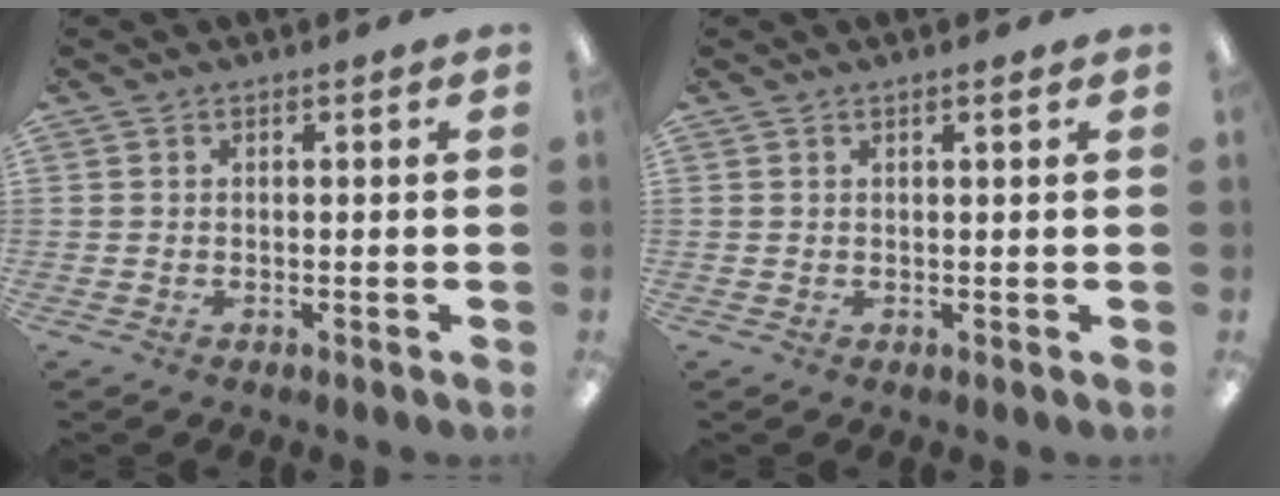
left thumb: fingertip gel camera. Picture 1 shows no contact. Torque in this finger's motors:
{"motor_torque": [-0.06, -0.06, -0.55, 0.21, 0.06]}